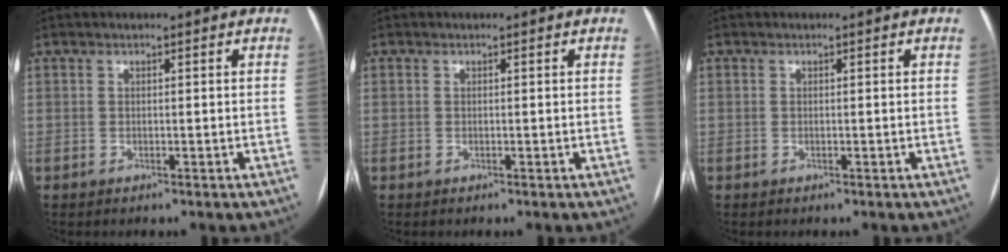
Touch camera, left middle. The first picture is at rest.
{"total": 0.0}
{"total": 0.0}